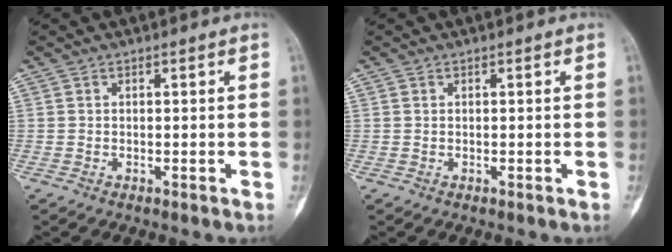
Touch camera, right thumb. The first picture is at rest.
{"total": 0.0}